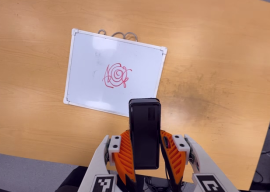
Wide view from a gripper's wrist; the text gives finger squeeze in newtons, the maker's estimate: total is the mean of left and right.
{"total": 4.3, "left": 3.3, "right": 5.3}